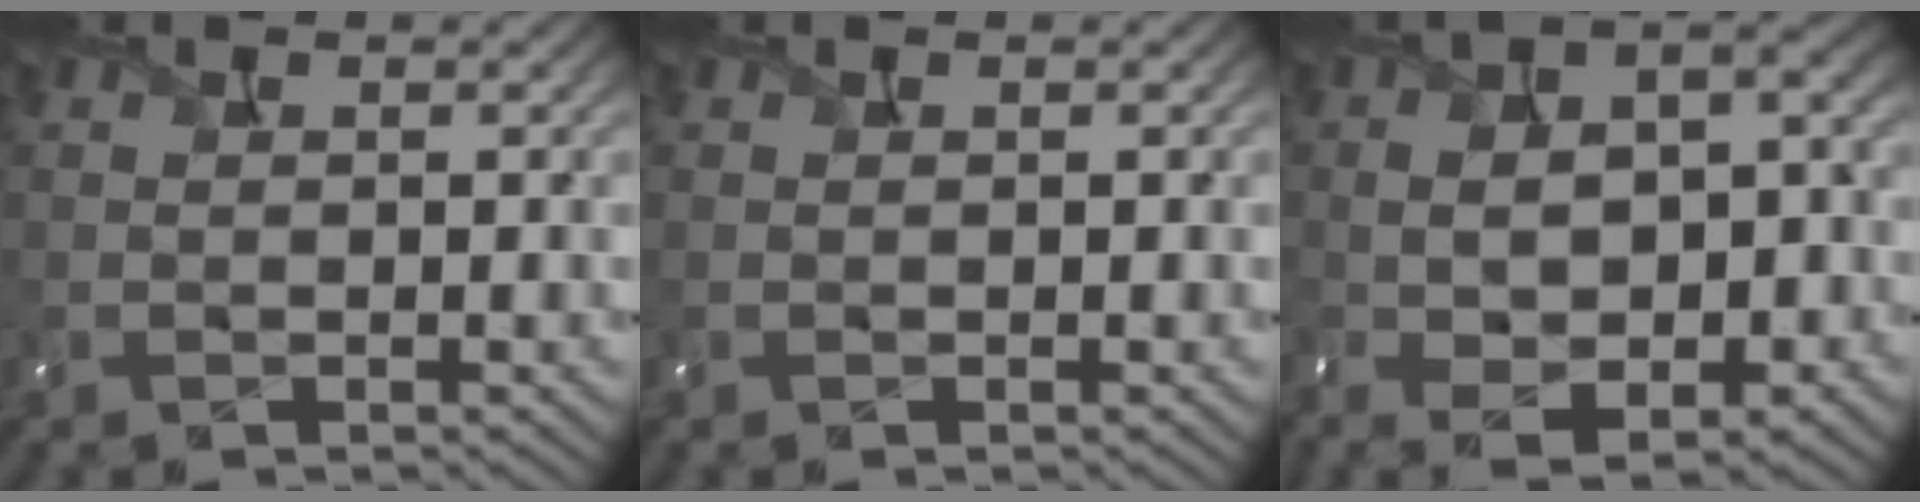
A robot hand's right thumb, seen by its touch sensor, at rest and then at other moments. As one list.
[{"total": 0.0}, {"total": 12.8, "force": [-2.9, 7.0, 10.3], "torque": [-0.183, -0.024, -0.016]}]